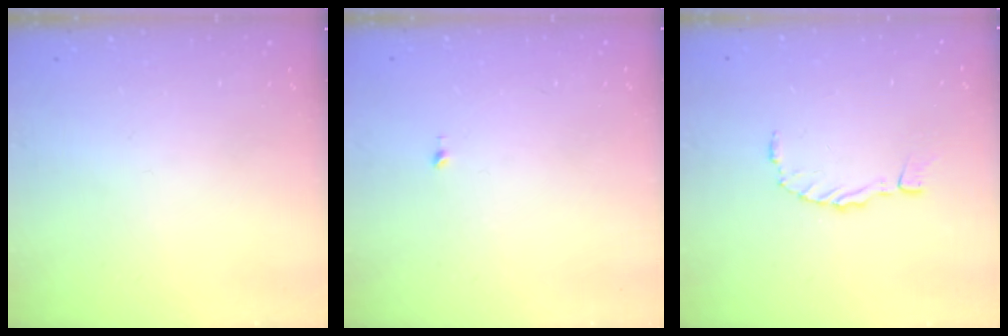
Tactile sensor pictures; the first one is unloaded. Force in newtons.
{"total": 4.4, "press": 4.4, "slide": 0.4}
{"total": 0.0}